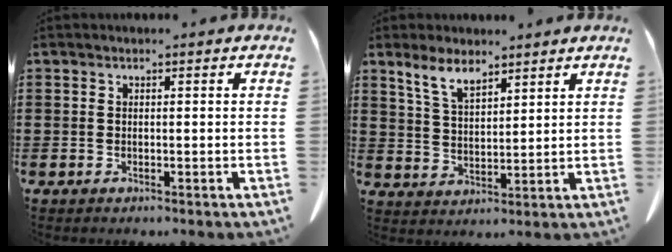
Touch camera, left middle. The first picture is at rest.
{"total": 5.9, "force": [4.4, 2.2, 3.2], "torque": [-0.077, -0.005, 0.081]}